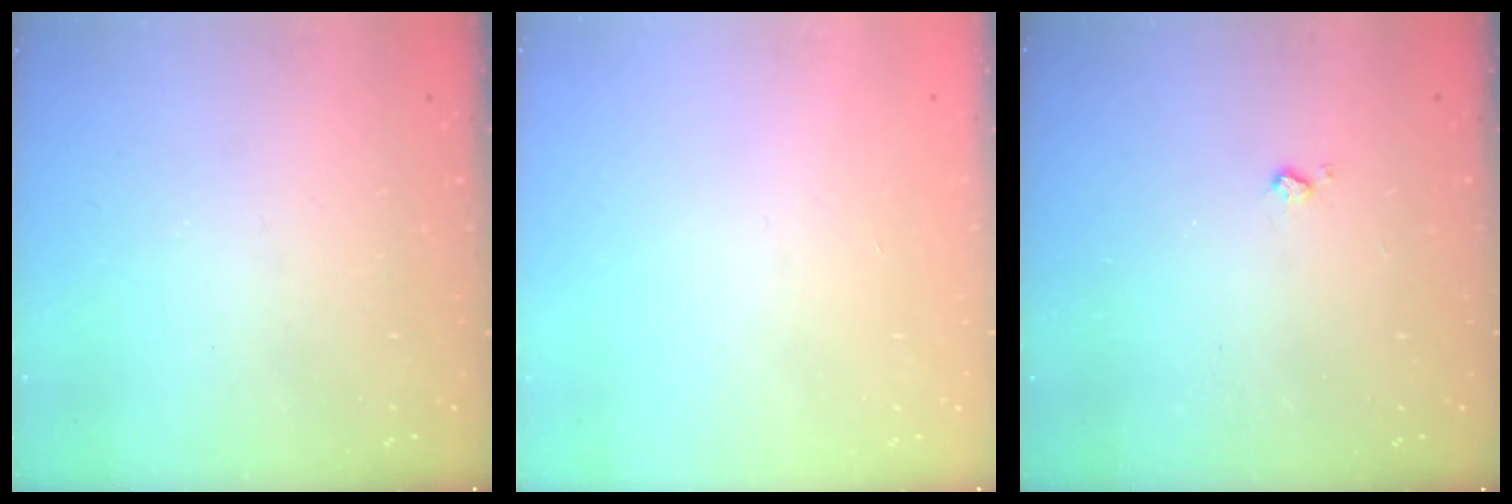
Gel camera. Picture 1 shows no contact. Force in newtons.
{"total": 0.0}
{"total": 3.8, "press": 3.8, "slide": 0.6}